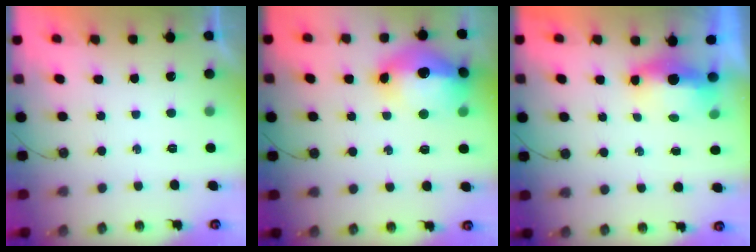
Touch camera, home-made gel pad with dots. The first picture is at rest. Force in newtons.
{"total": 22.5, "press": 18.8, "slide": 12.4}
{"total": 5.8, "press": 5.8, "slide": 0.8}